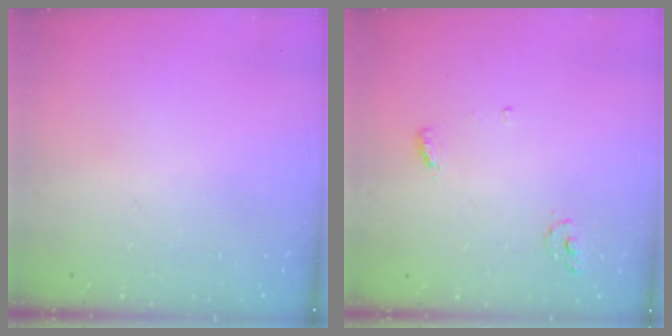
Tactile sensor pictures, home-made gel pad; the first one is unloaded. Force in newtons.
{"total": 5.1, "press": 5.1, "slide": 0.4}